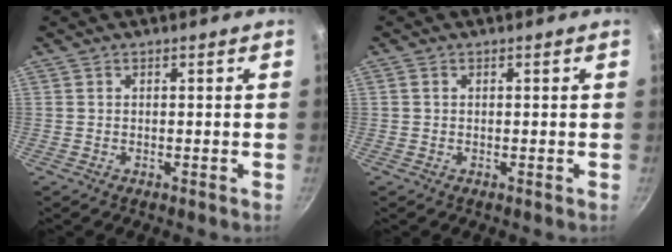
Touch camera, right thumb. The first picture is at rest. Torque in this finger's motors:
{"motor_torque": [-0.26, -0.13, 0.27, 0.47, 0.04]}